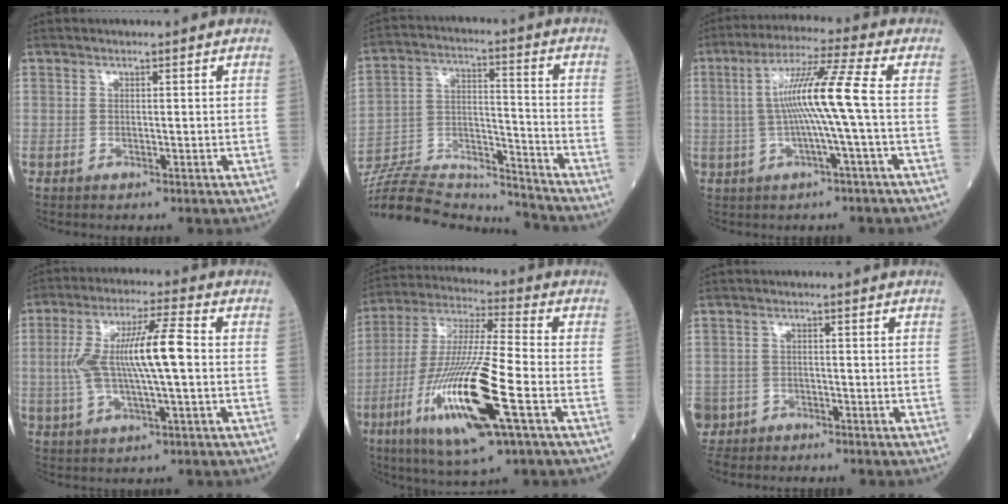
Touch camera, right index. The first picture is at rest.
{"total": 22.4, "force": [-21.4, 3.0, 5.9], "torque": [-0.149, 0.005, -0.349]}
{"total": 9.7, "force": [-0.1, -1.5, 9.6], "torque": [-0.180, 0.016, -0.001]}
{"total": 11.3, "force": [0.2, 1.4, 11.2], "torque": [-0.223, 0.016, 0.002]}
{"total": 19.7, "force": [-6.8, 1.6, 18.4], "torque": [-0.393, -0.032, -0.126]}
{"total": 5.8, "force": [-4.1, 4.1, -0.1], "torque": [-0.008, 0.003, -0.077]}